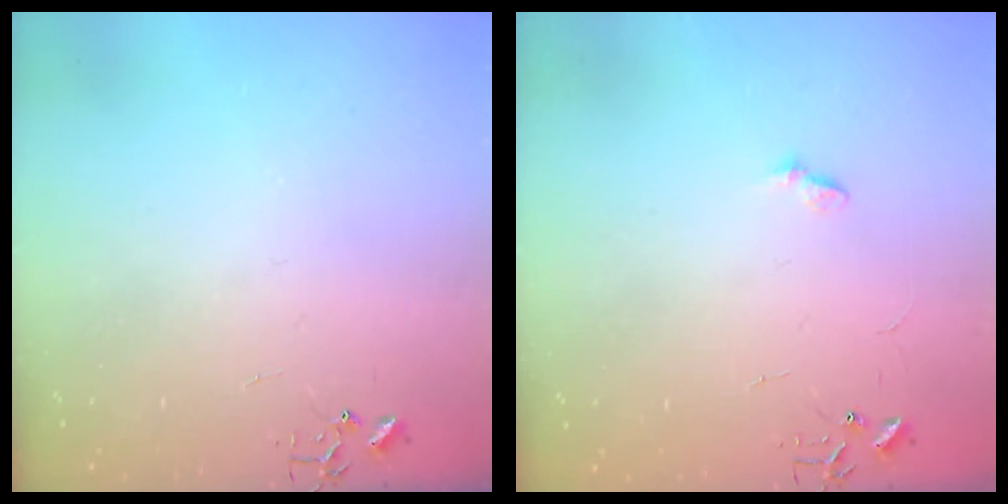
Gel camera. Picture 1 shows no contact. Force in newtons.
{"total": 5.0, "press": 4.9, "slide": 0.6}